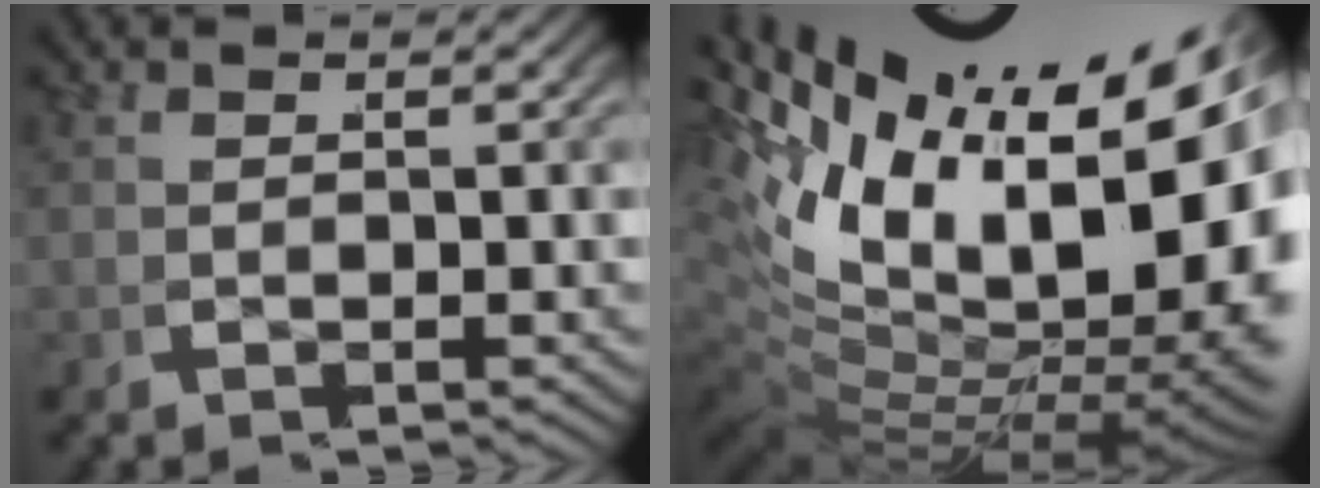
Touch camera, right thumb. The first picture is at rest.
{"total": 23.5, "force": [0.0, 14.6, 18.4], "torque": [-0.297, -0.075, 0.042]}